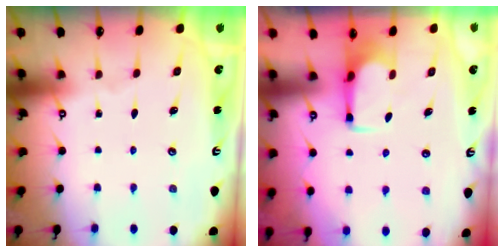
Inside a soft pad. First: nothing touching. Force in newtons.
{"total": 3.0, "press": 3.0, "slide": 0.5}